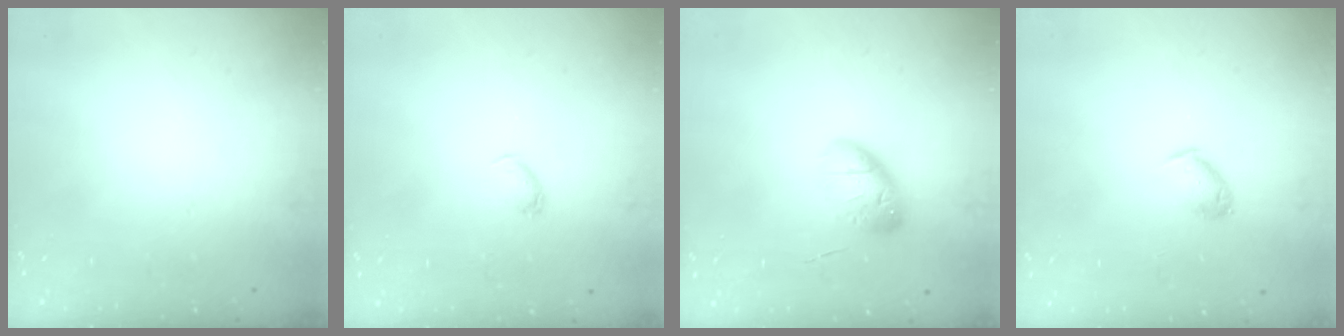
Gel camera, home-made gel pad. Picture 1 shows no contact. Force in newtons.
{"total": 2.7, "press": 2.7, "slide": 0.5}
{"total": 11.3, "press": 11.0, "slide": 2.7}
{"total": 5.6, "press": 5.6, "slide": 0.8}